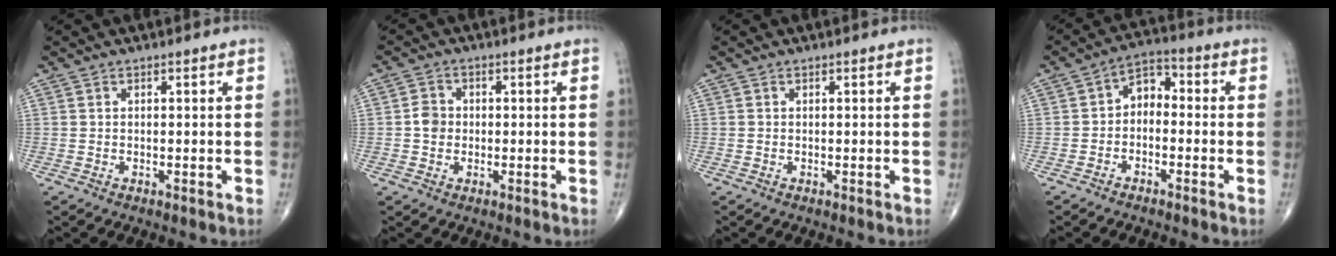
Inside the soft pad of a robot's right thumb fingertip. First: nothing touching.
{"total": 3.3, "force": [-0.2, 2.9, 1.5], "torque": [-0.015, 0.006, -0.010]}
{"total": 0.0}
{"total": 5.6, "force": [-1.0, 3.9, 3.9], "torque": [-0.043, 0.034, -0.034]}